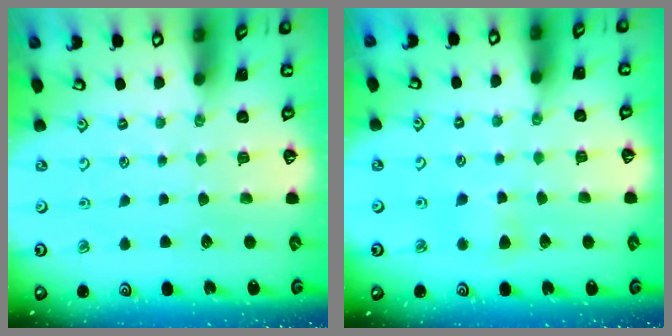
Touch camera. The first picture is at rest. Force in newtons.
{"total": 3.8, "press": 3.7, "slide": 0.7}